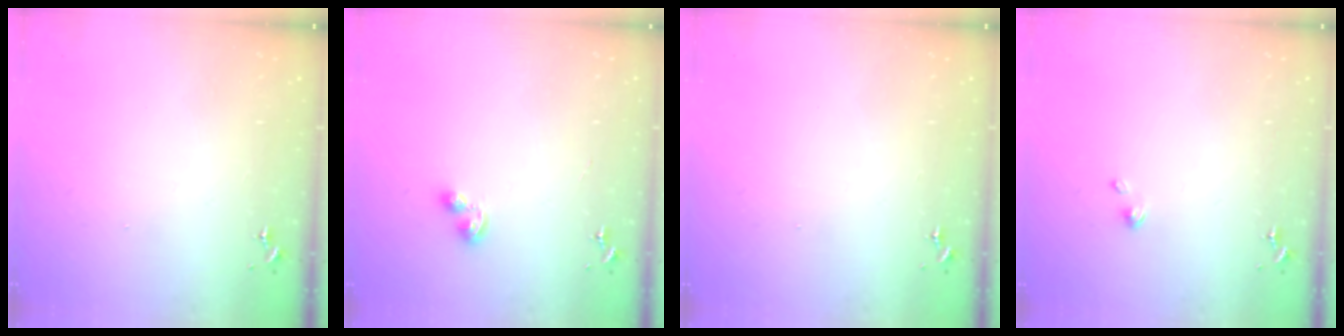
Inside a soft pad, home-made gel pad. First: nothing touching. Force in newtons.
{"total": 3.7, "press": 3.7, "slide": 0.6}
{"total": 0.0}
{"total": 2.9, "press": 2.9, "slide": 0.2}